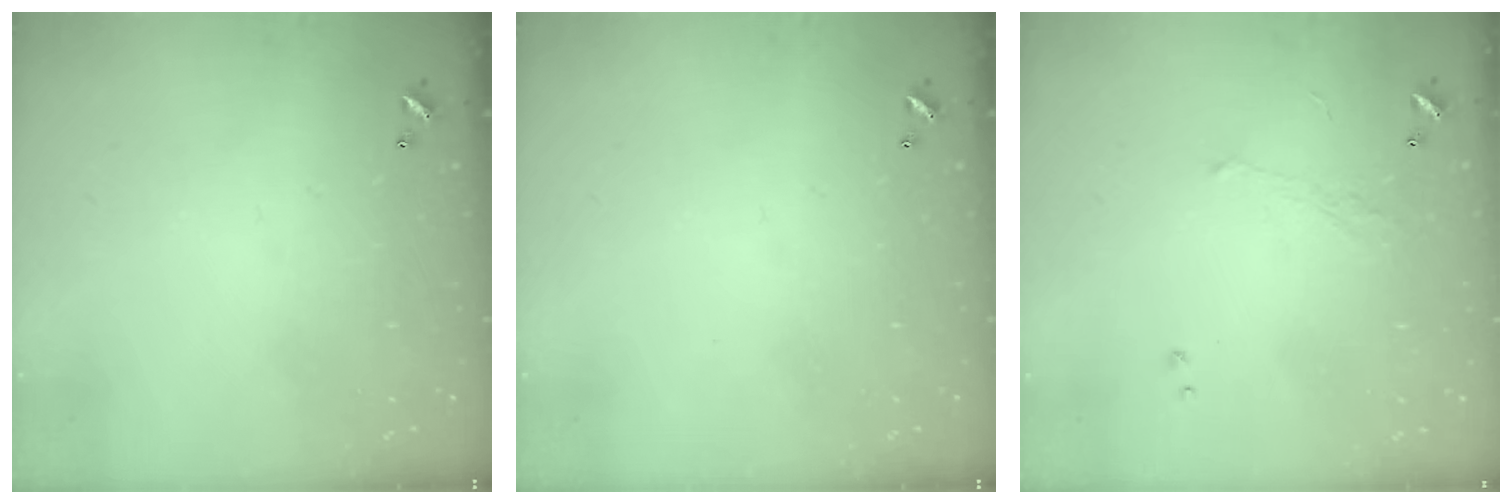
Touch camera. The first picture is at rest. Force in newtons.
{"total": 0.0}
{"total": 0.7, "press": 0.0, "slide": 0.7}